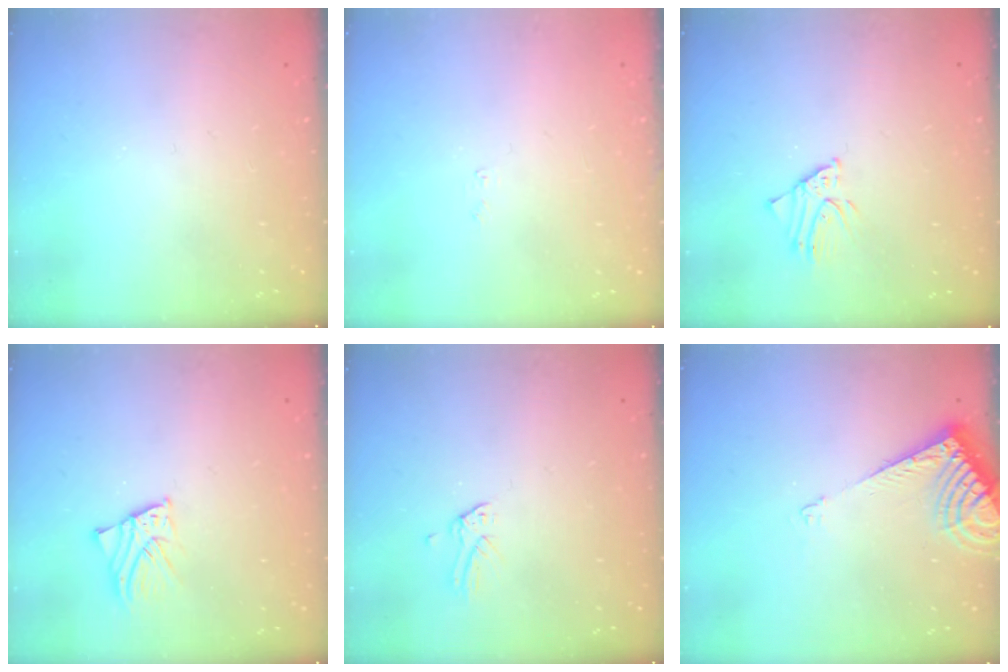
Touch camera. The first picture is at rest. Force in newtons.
{"total": 4.1, "press": 4.1, "slide": 0.0}
{"total": 2.3, "press": 2.3, "slide": 0.2}
{"total": 2.2, "press": 2.2, "slide": 0.1}
{"total": 0.0}
{"total": 8.4, "press": 8.4, "slide": 1.0}